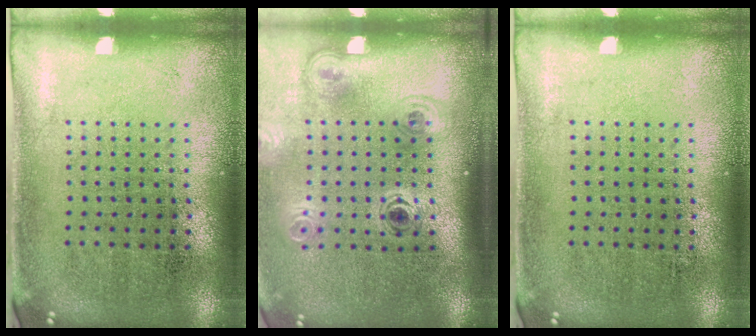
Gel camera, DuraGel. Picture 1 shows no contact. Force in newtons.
{"total": 2.0, "press": 1.3, "slide": 1.5}
{"total": 0.0}